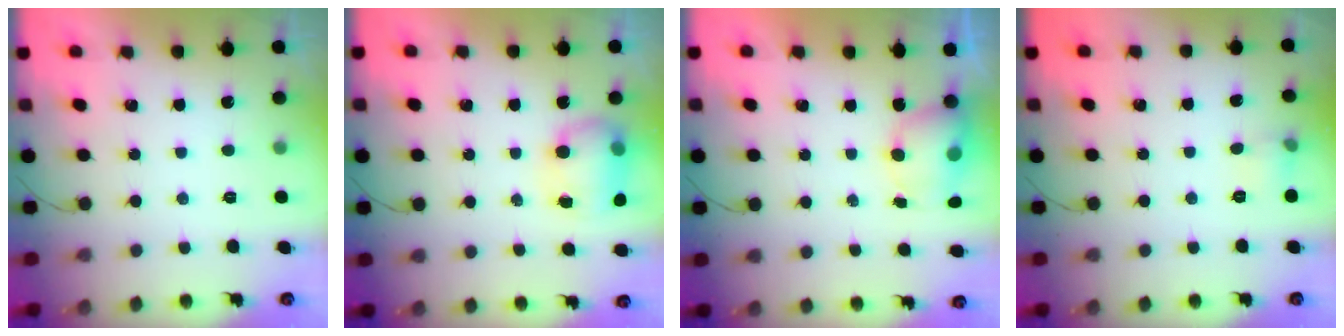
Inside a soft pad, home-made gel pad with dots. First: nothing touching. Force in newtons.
{"total": 11.9, "press": 9.5, "slide": 7.1}
{"total": 5.8, "press": 5.7, "slide": 0.8}
{"total": 4.9, "press": 4.7, "slide": 1.6}